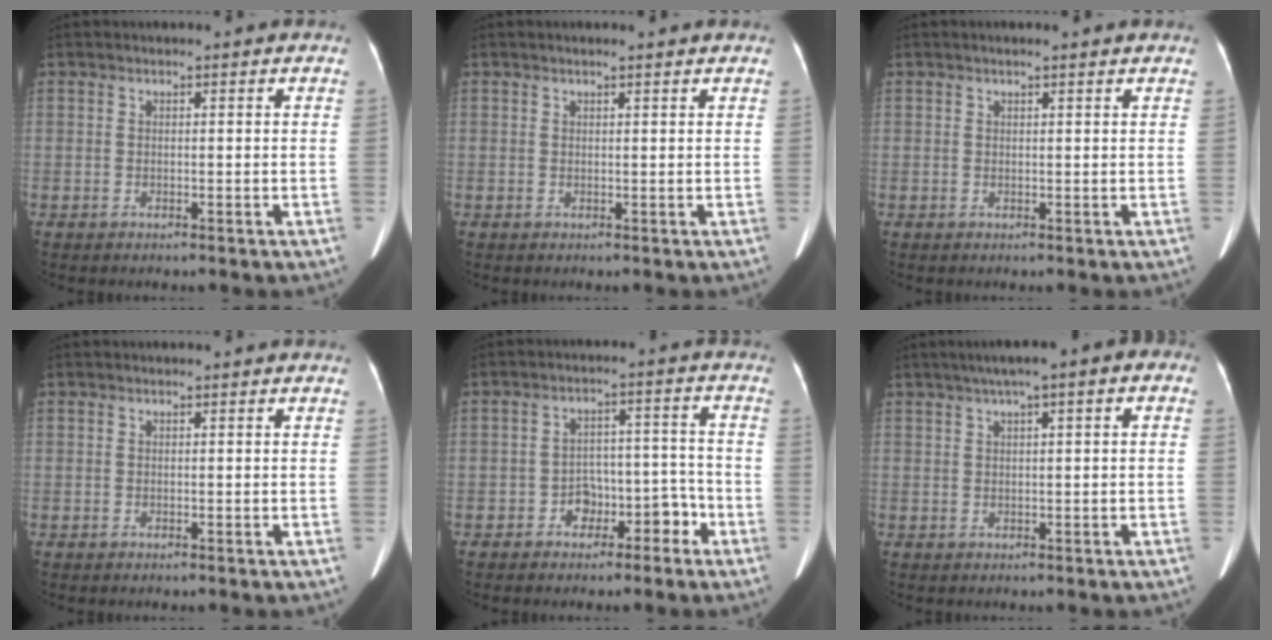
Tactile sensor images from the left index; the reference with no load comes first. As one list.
[{"total": 1.6, "force": [1.4, 0.3, 0.7], "torque": [-0.012, 0.021, 0.020]}, {"total": 1.9, "force": [1.5, 0.2, 1.0], "torque": [-0.015, 0.020, 0.021]}, {"total": 0.0}, {"total": 5.6, "force": [-3.3, 3.5, 2.8], "torque": [-0.032, 0.040, -0.048]}, {"total": 6.6, "force": [2.8, 1.4, 5.8], "torque": [-0.085, 0.037, 0.034]}]